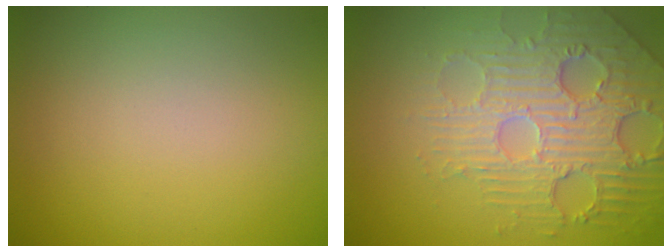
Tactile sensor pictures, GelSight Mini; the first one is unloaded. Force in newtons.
{"total": 5.9, "press": 4.9, "slide": 3.4}